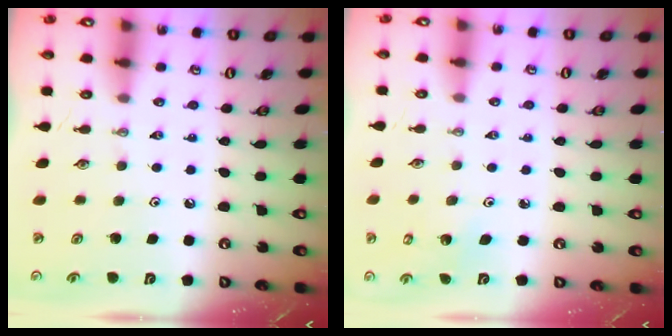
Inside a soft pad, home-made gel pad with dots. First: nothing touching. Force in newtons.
{"total": 2.8, "press": 2.8, "slide": 0.3}